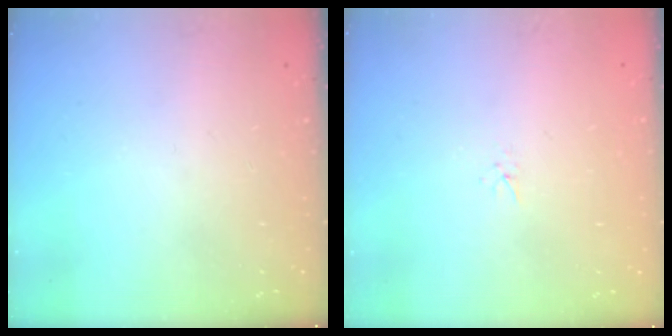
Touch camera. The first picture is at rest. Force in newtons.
{"total": 1.6, "press": 1.6, "slide": 0.2}